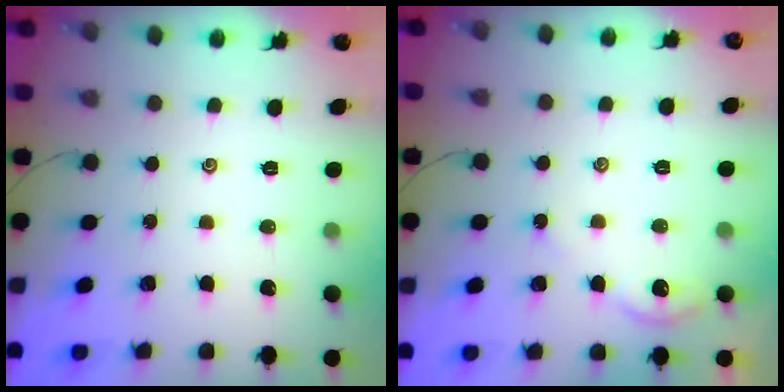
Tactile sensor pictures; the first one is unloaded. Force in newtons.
{"total": 3.5, "press": 3.4, "slide": 0.5}